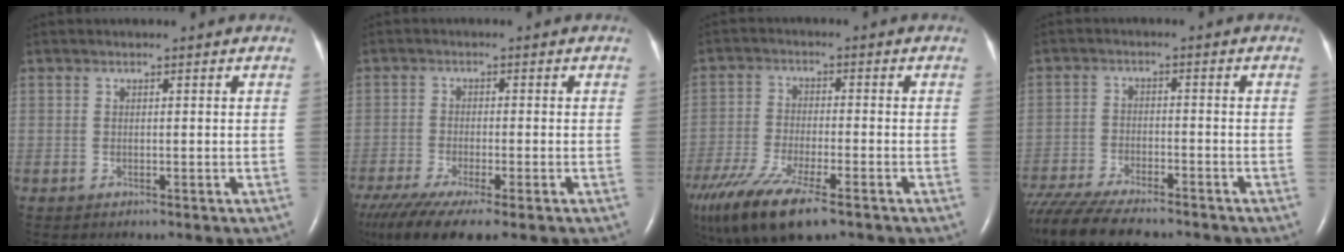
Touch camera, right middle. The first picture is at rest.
{"total": 12.8, "force": [-8.7, 2.6, 8.9], "torque": [-0.182, -0.029, -0.147]}
{"total": 16.5, "force": [-11.0, 4.3, 11.5], "torque": [-0.256, -0.042, -0.191]}
{"total": 15.2, "force": [-13.0, 3.0, 7.3], "torque": [-0.143, -0.027, -0.206]}